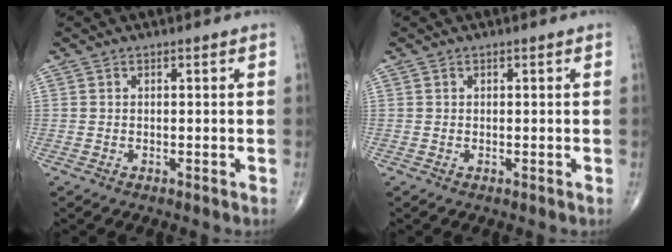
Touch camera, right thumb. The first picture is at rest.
{"total": 0.0}